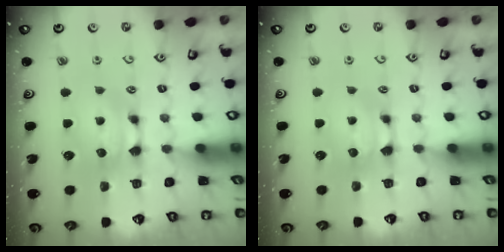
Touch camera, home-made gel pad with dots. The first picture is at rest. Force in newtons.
{"total": 0.0}